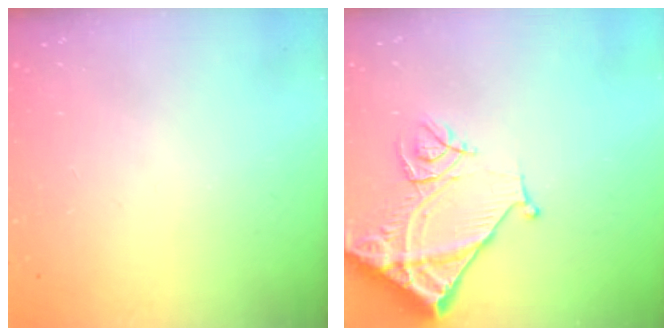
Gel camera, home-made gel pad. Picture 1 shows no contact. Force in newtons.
{"total": 12.4, "press": 12.3, "slide": 1.6}